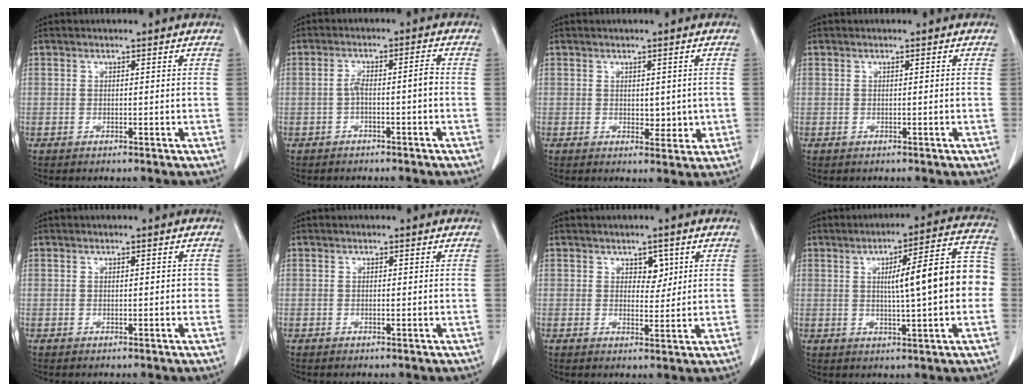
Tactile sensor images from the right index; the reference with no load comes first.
{"total": 3.4, "force": [-1.0, 0.6, 3.2], "torque": [-0.056, 0.017, -0.014]}
{"total": 1.9, "force": [0.0, 1.2, 1.5], "torque": [-0.015, -0.001, 0.005]}
{"total": 0.0}
{"total": 1.4, "force": [0.0, 0.7, 1.2], "torque": [-0.014, 0.002, 0.001]}
{"total": 0.0}
{"total": 2.9, "force": [1.3, 1.8, 1.8], "torque": [-0.018, 0.001, 0.020]}
{"total": 13.4, "force": [0.6, 1.8, 13.3], "torque": [-0.172, 0.039, 0.007]}